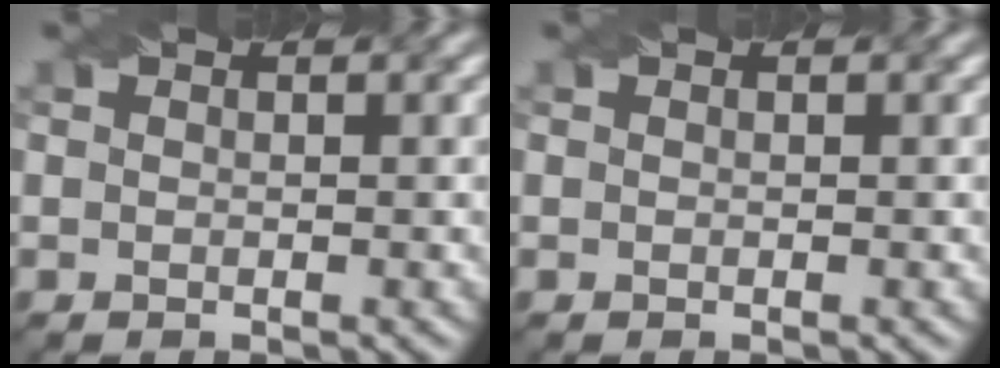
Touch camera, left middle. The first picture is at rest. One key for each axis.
{"total": 0.0}